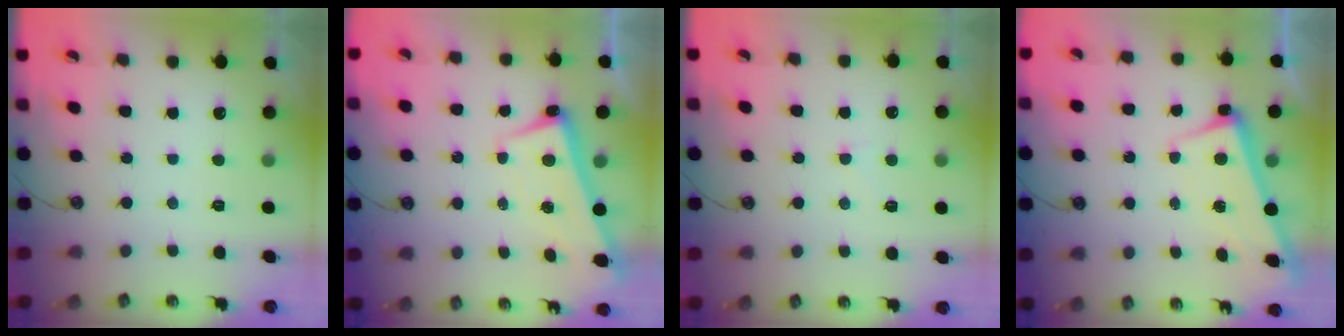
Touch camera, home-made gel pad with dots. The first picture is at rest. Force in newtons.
{"total": 2.7, "press": 2.6, "slide": 0.8}
{"total": 0.9, "press": 0.4, "slide": 0.8}
{"total": 2.7, "press": 2.6, "slide": 0.6}